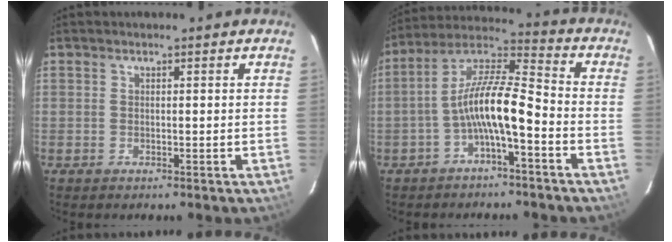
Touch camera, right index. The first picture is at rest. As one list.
[{"total": 10.7, "force": [-4.0, 2.2, 9.6], "torque": [-0.200, 0.016, -0.078]}]